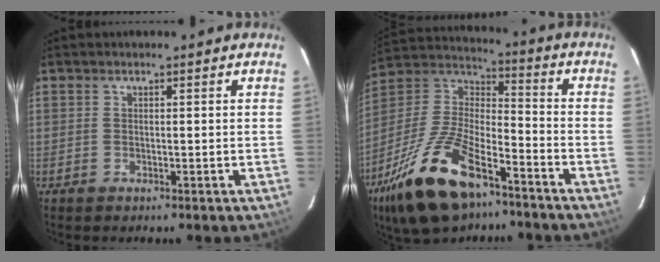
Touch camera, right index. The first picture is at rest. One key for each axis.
{"total": 21.6, "fx": -13.3, "fy": 9.0, "fz": 14.5, "tx": -0.303, "ty": -0.017, "tz": -0.240}